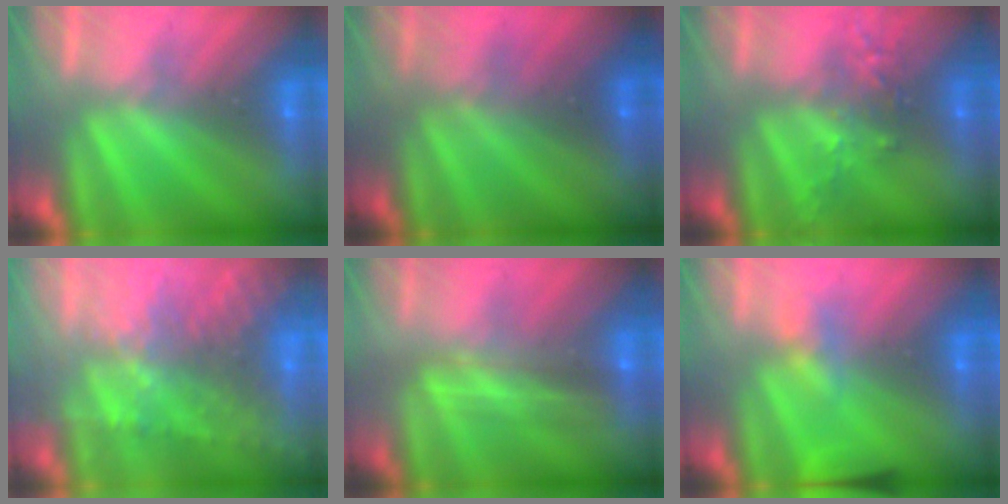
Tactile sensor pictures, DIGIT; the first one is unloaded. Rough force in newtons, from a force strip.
{"total": 1.8}
{"total": 2.5}
{"total": 9.6}
{"total": 2.4}
{"total": 4.7}